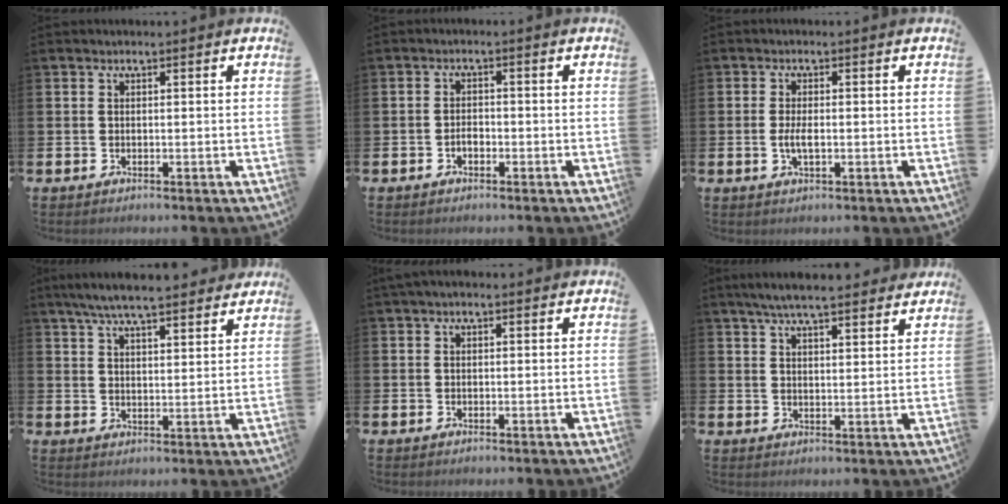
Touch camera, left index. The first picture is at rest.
{"total": 1.6, "force": [-0.7, 1.0, 1.0], "torque": [-0.015, 0.001, -0.015]}
{"total": 2.7, "force": [-0.3, 1.0, 2.5], "torque": [-0.040, -0.001, -0.007]}
{"total": 6.8, "force": [6.4, 0.7, 2.3], "torque": [-0.056, -0.027, 0.114]}
{"total": 0.8, "force": [0.5, 0.4, 0.5], "torque": [0.004, 0.001, 0.006]}
{"total": 6.0, "force": [5.6, 0.7, 2.0], "torque": [-0.047, -0.021, 0.101]}